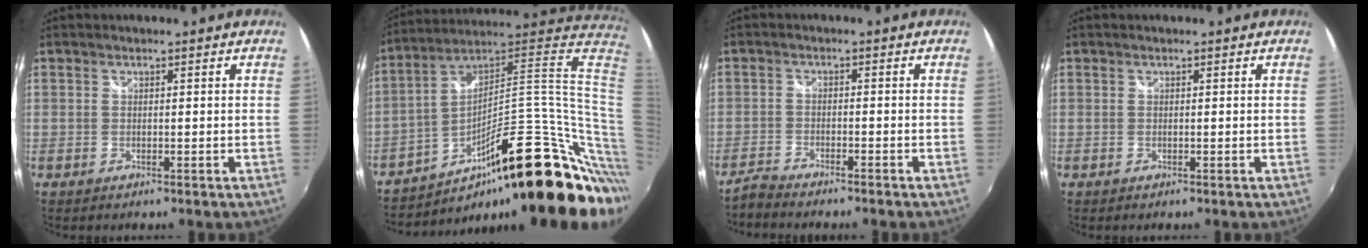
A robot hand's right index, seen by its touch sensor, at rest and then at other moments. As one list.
[{"total": 31.8, "force": [-10.9, 9.1, 28.4], "torque": [-0.402, 0.004, -0.152]}, {"total": 3.8, "force": [-3.6, 0.4, 1.1], "torque": [-0.043, -0.008, -0.072]}, {"total": 0.0}]